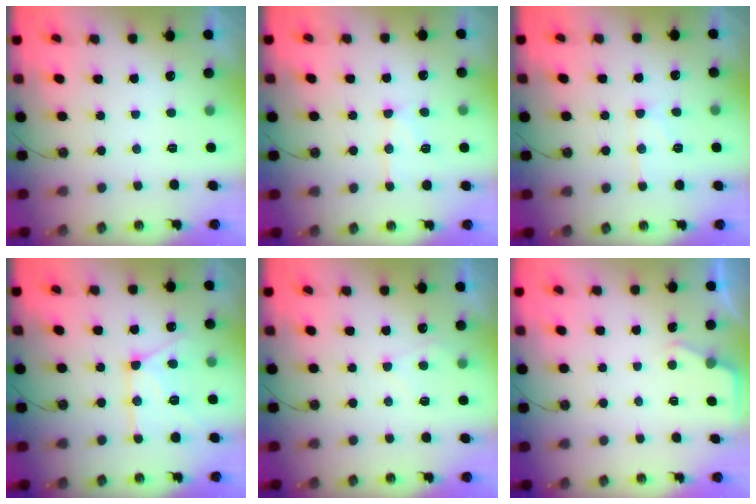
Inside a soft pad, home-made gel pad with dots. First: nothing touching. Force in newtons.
{"total": 10.9, "press": 10.8, "slide": 0.9}
{"total": 10.5, "press": 10.5, "slide": 1.0}
{"total": 13.9, "press": 13.8, "slide": 1.4}
{"total": 6.2, "press": 6.2, "slide": 0.7}
{"total": 2.6, "press": 2.6, "slide": 0.4}